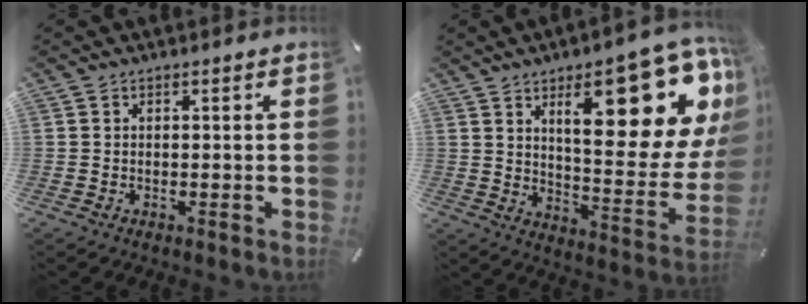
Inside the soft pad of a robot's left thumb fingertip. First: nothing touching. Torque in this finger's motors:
{"motor_torque": [2.51, 2.50, 1.46, -1.31, 0.19]}